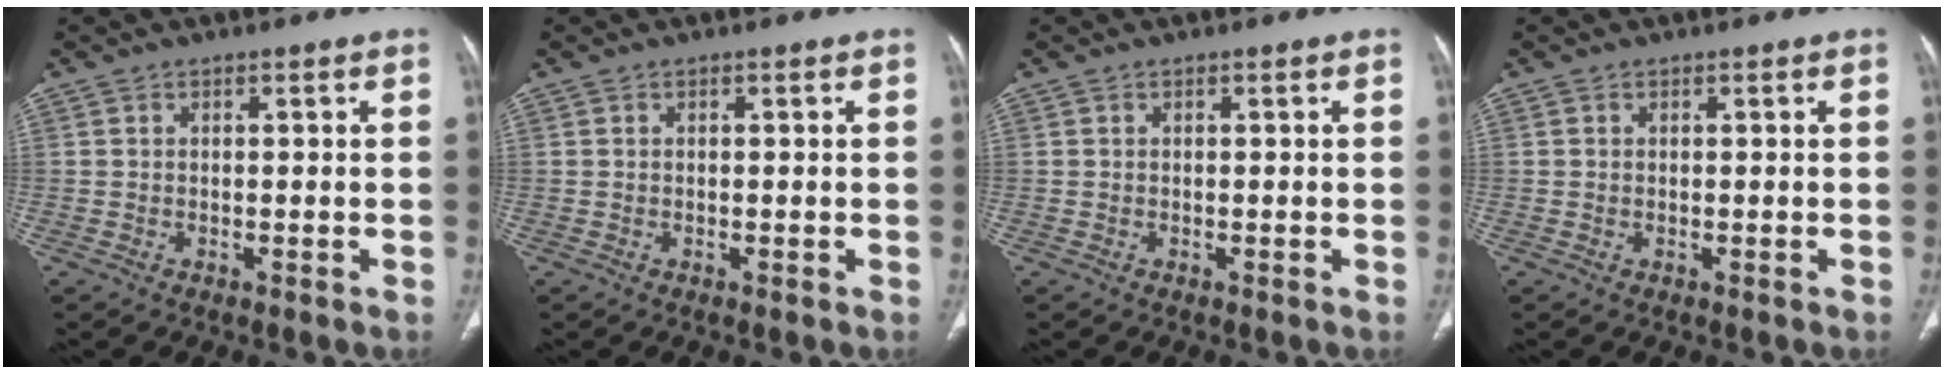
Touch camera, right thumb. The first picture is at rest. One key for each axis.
{"total": 0.0}
{"total": 0.0}
{"total": 0.0}